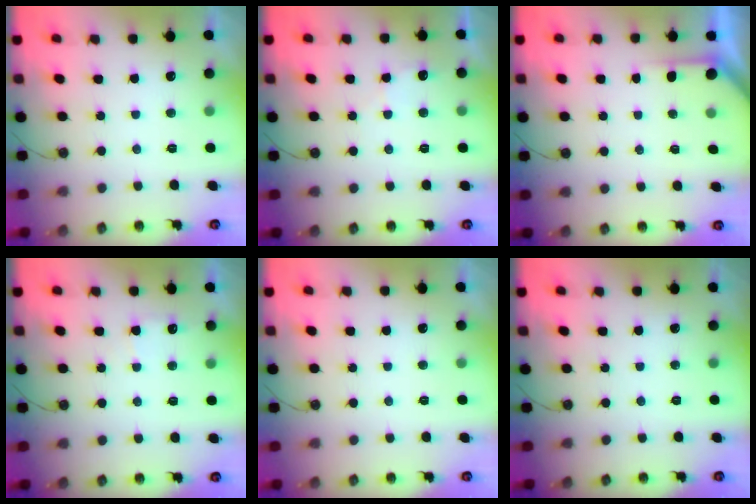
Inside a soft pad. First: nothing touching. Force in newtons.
{"total": 4.8, "press": 4.7, "slide": 0.7}
{"total": 2.2, "press": 2.2, "slide": 0.3}
{"total": 5.2, "press": 5.2, "slide": 0.6}
{"total": 0.0}
{"total": 0.0}